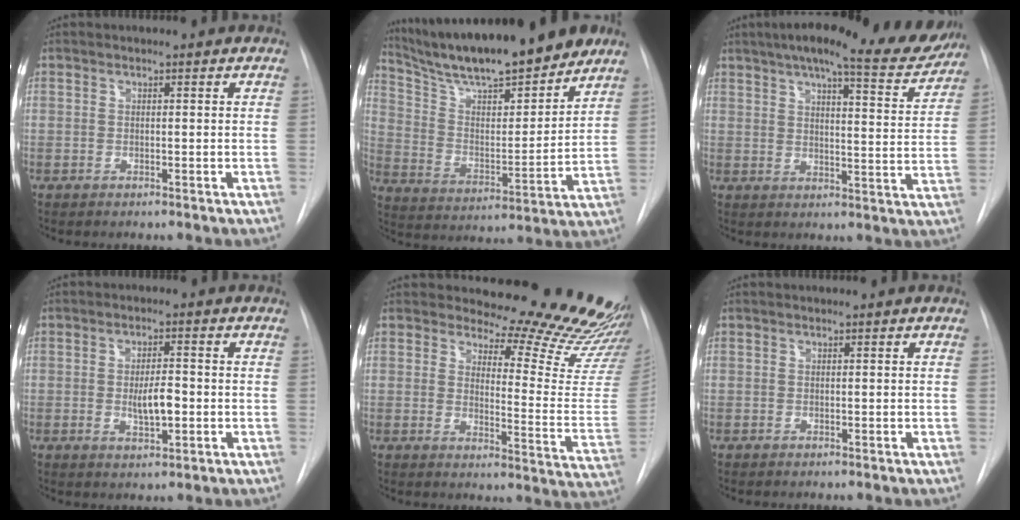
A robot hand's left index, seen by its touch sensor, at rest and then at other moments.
{"total": 19.7, "force": [16.9, 2.5, 9.9], "torque": [-0.166, -0.011, 0.273]}
{"total": 17.9, "force": [15.5, 2.7, 8.5], "torque": [-0.121, -0.015, 0.189]}
{"total": 4.7, "force": [-1.1, 1.5, 4.3], "torque": [-0.071, -0.006, -0.017]}
{"total": 19.3, "force": [17.8, 3.4, 6.7], "torque": [-0.065, -0.146, 0.189]}
{"total": 0.0}